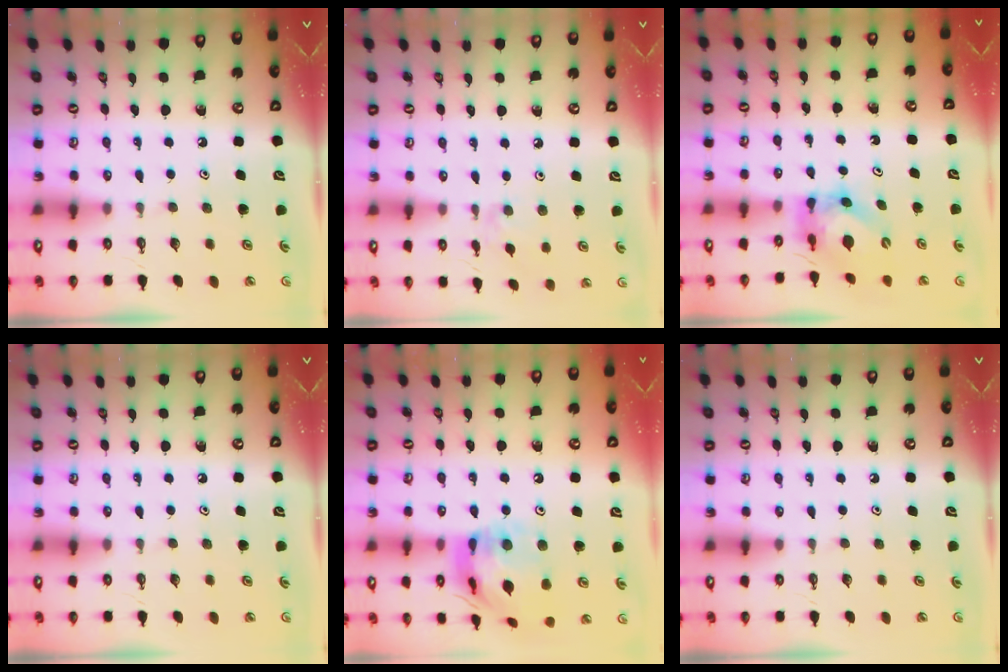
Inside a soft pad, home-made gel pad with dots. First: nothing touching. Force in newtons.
{"total": 2.5, "press": 2.5, "slide": 0.5}
{"total": 5.7, "press": 5.7, "slide": 0.5}
{"total": 0.0}
{"total": 17.4, "press": 17.3, "slide": 1.7}
{"total": 0.0}